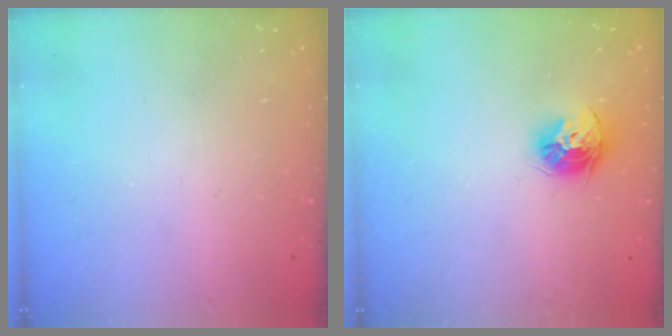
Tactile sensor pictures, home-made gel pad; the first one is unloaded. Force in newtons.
{"total": 10.4, "press": 10.3, "slide": 1.1}